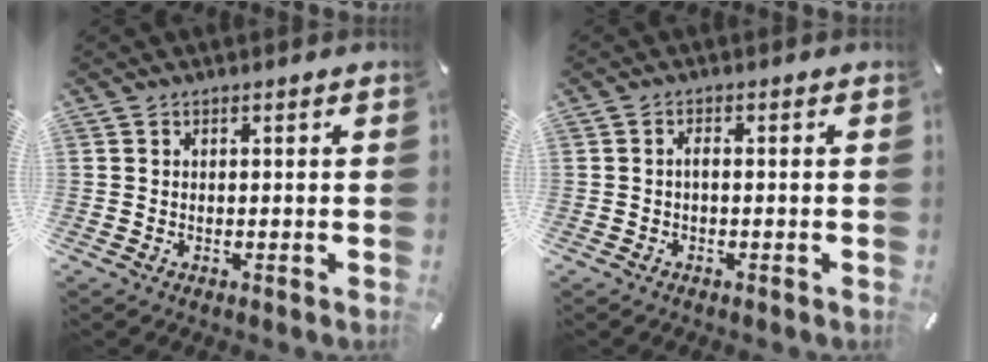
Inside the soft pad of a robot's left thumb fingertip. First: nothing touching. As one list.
[{"total": 1.4, "force": [-0.3, 0.4, 1.3], "torque": [-0.026, 0.002, -0.007]}]